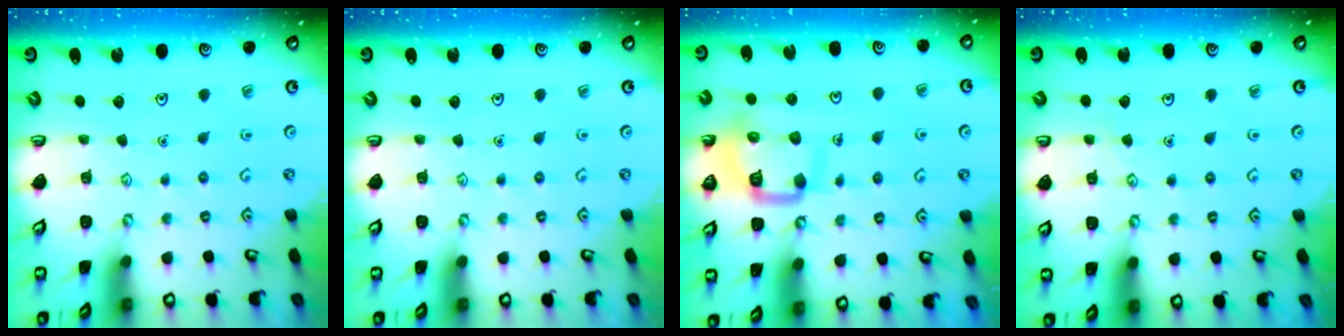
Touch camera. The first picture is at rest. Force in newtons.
{"total": 0.0}
{"total": 11.7, "press": 11.7, "slide": 1.3}
{"total": 3.4, "press": 3.4, "slide": 0.3}